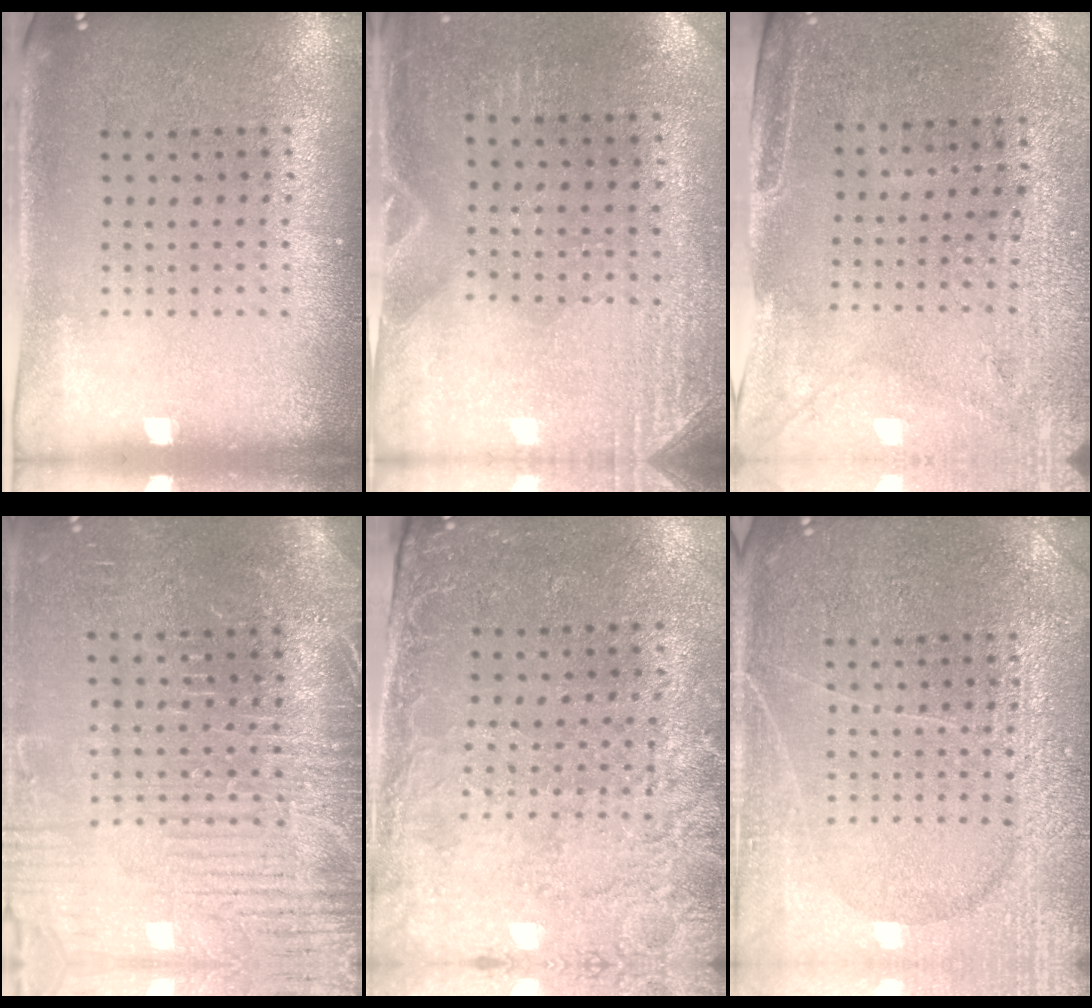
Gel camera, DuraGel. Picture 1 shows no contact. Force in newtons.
{"total": 2.8, "press": 2.5, "slide": 1.3}
{"total": 3.0, "press": 2.5, "slide": 1.5}
{"total": 4.1, "press": 3.8, "slide": 1.4}
{"total": 2.6, "press": 2.3, "slide": 1.3}
{"total": 5.8, "press": 5.7, "slide": 0.8}